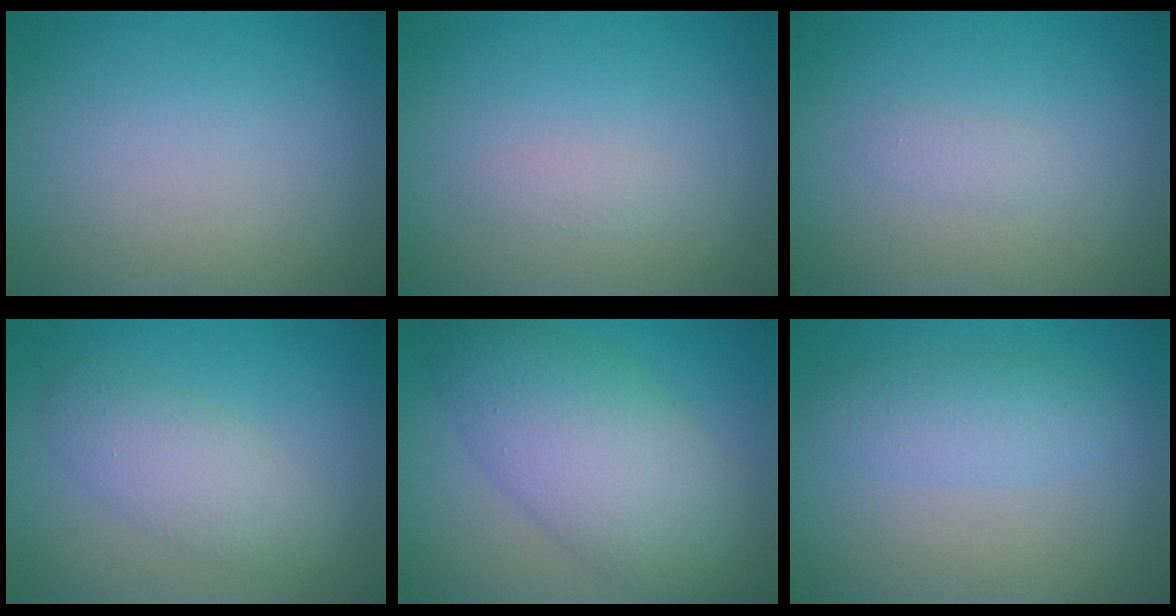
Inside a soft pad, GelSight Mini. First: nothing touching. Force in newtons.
{"total": 0.8, "press": 0.8, "slide": 0.0}
{"total": 0.8, "press": 0.8, "slide": 0.0}
{"total": 3.5, "press": 3.5, "slide": 0.1}
{"total": 8.6, "press": 8.5, "slide": 0.5}
{"total": 2.8, "press": 2.8, "slide": 0.0}